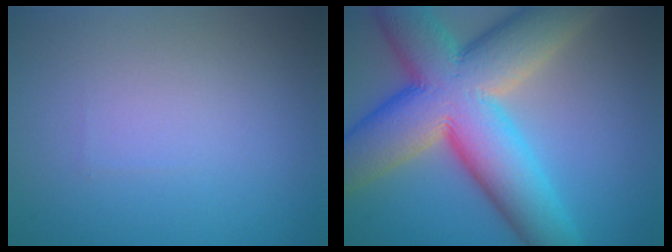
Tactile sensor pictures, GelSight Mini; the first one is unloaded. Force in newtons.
{"total": 15.7, "press": 15.7, "slide": 0.9}